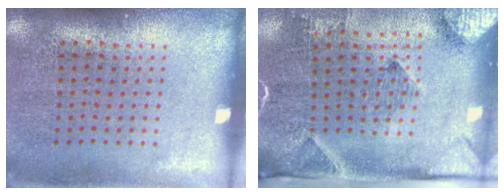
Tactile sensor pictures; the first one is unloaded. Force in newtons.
{"total": 3.2, "press": 2.2, "slide": 2.3}